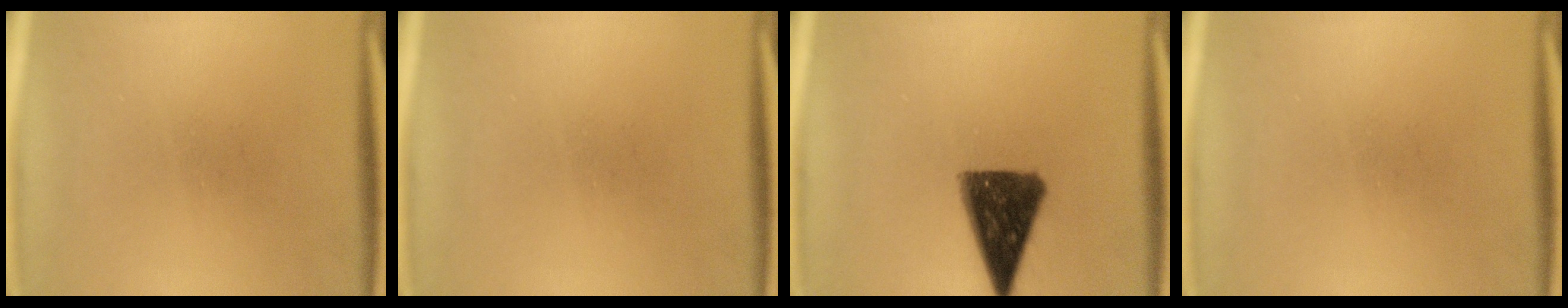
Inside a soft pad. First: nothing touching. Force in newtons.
{"total": 0.0}
{"total": 12.3}
{"total": 0.0}